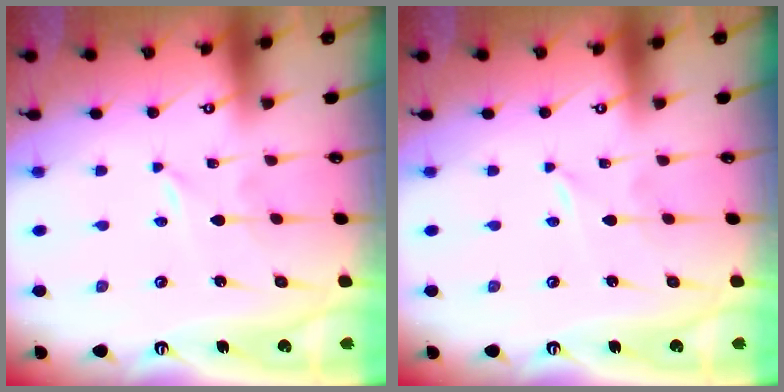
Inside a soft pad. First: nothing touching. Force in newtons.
{"total": 0.0}